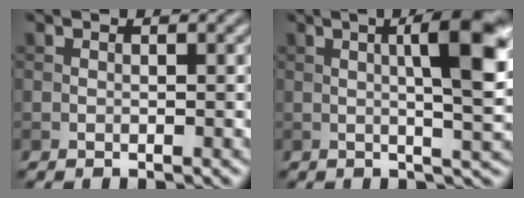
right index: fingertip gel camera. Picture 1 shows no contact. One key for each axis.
{"total": 8.1, "fx": 1.6, "fy": 1.7, "fz": 7.8, "tx": -0.096, "ty": 0.012, "tz": 0.023}